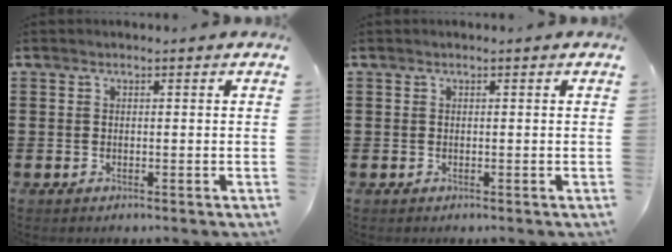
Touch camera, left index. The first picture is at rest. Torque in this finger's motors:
{"motor_torque": [0.03, 0.01, 0.00, -0.01]}